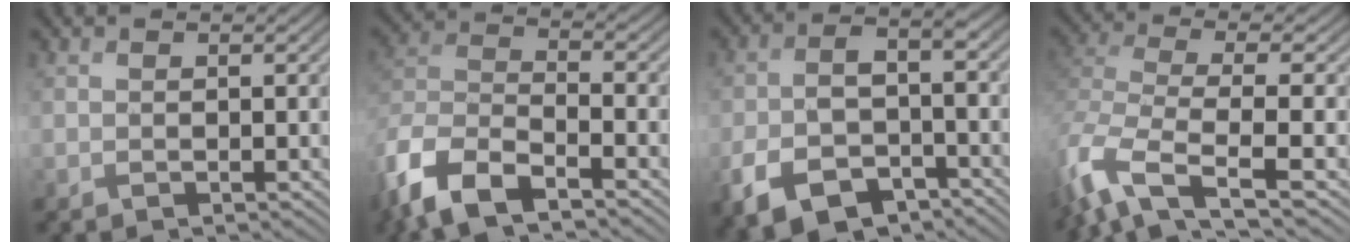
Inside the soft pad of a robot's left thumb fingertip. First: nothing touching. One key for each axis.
{"total": 11.0, "fx": -7.6, "fy": 3.9, "fz": 6.8, "tx": -0.156, "ty": -0.018, "tz": -0.166}
{"total": 10.0, "fx": -5.3, "fy": 5.6, "fz": 6.3, "tx": -0.132, "ty": -0.025, "tz": -0.094}
{"total": 10.1, "fx": -3.5, "fy": 3.9, "fz": 8.6, "tx": -0.210, "ty": -0.020, "tz": -0.070}